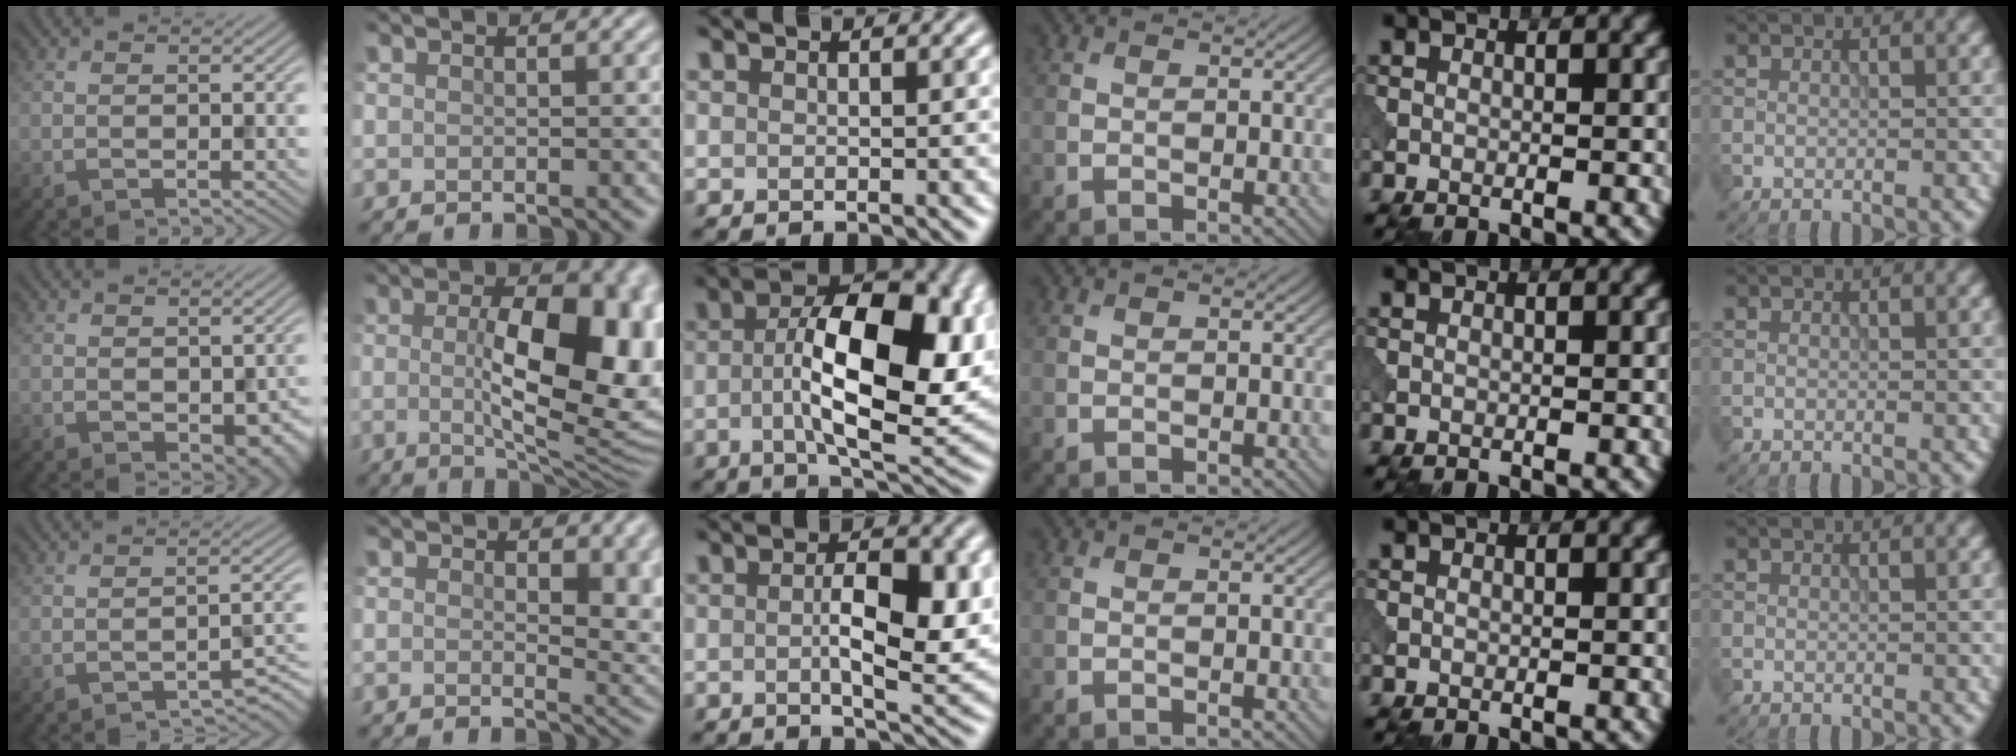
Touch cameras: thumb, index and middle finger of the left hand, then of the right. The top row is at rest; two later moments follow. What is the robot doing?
{"motion": "pour", "object": "beaker"}